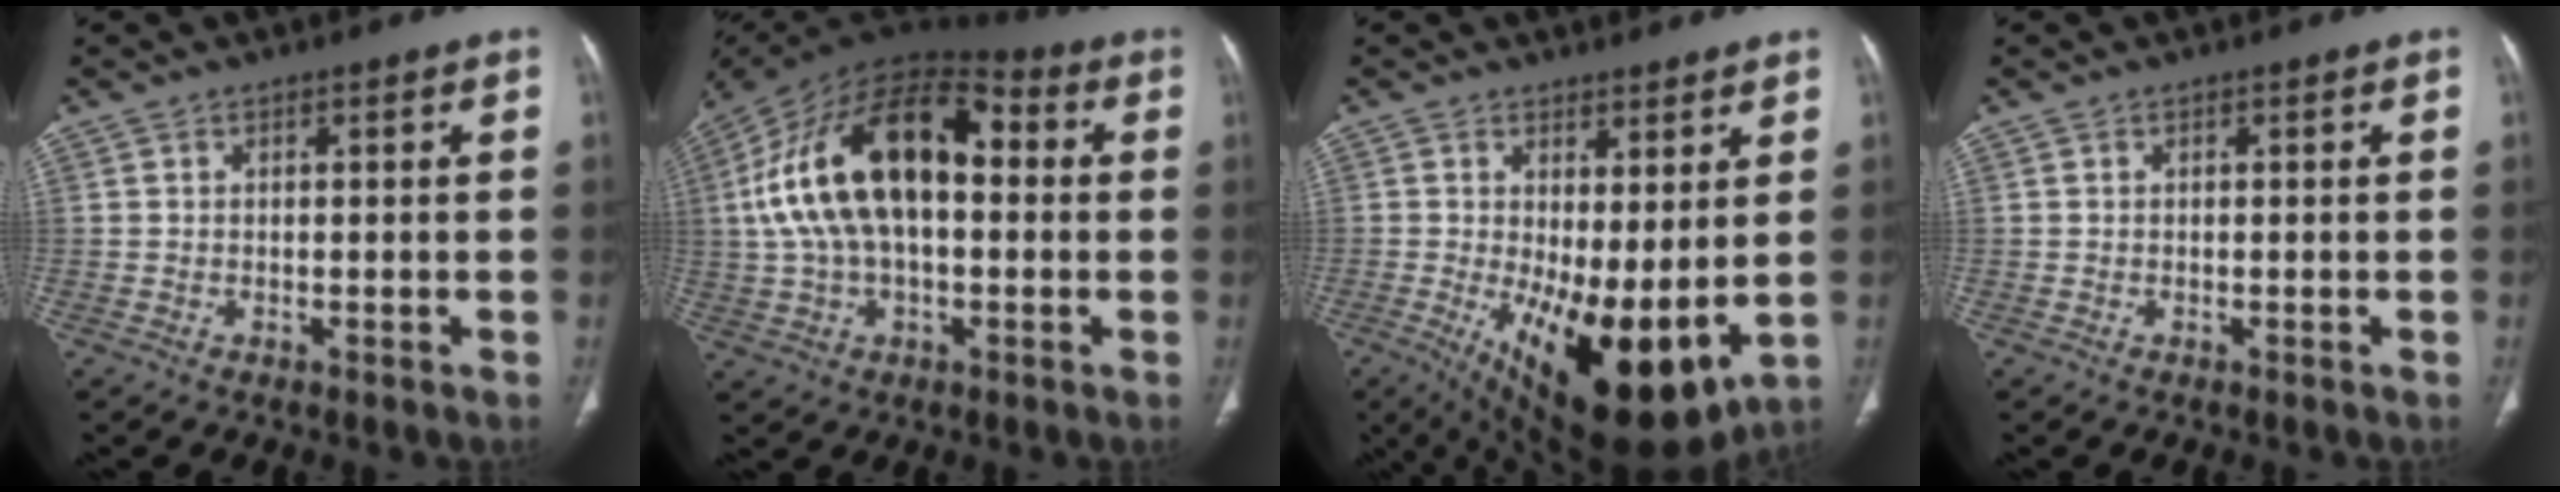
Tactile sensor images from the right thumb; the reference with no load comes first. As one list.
[{"total": 23.7, "force": [2.7, 13.1, 19.5], "torque": [-0.352, 0.037, 0.036]}, {"total": 16.3, "force": [-1.2, 6.5, 14.9], "torque": [-0.243, -0.037, 0.004]}, {"total": 0.0}]